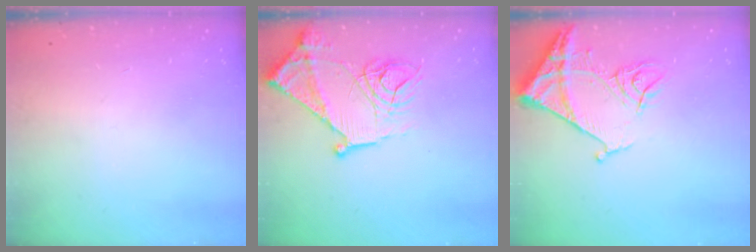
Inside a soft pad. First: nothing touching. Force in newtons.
{"total": 15.5, "press": 15.4, "slide": 1.4}
{"total": 11.7, "press": 11.6, "slide": 1.2}